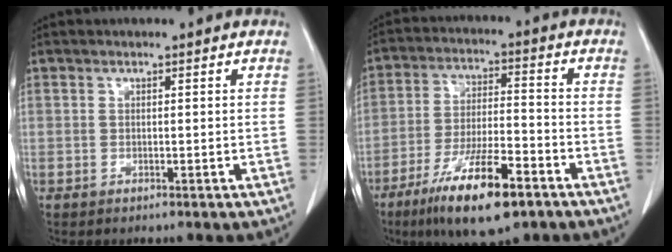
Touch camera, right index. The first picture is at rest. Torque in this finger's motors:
{"motor_torque": [1.25, -0.89, 0.68, 0.21]}